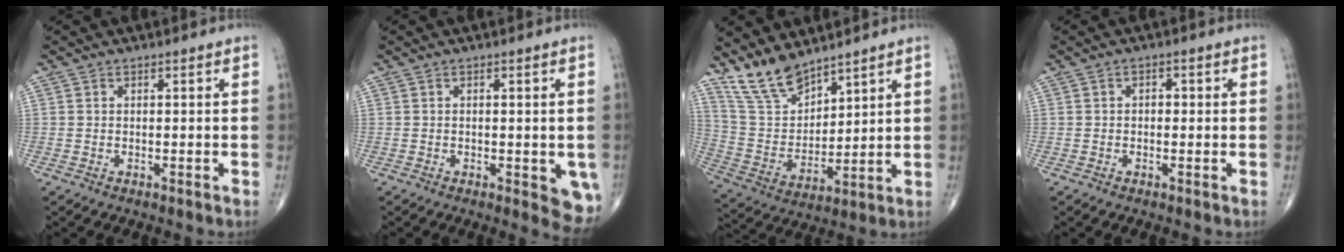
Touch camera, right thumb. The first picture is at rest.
{"total": 6.0, "force": [-1.4, 2.3, 5.3], "torque": [-0.044, -0.011, -0.015]}
{"total": 10.9, "force": [9.3, 4.0, 4.3], "torque": [-0.071, -0.056, 0.197]}
{"total": 1.4, "force": [0.0, 1.0, 1.0], "torque": [-0.001, 0.006, -0.004]}